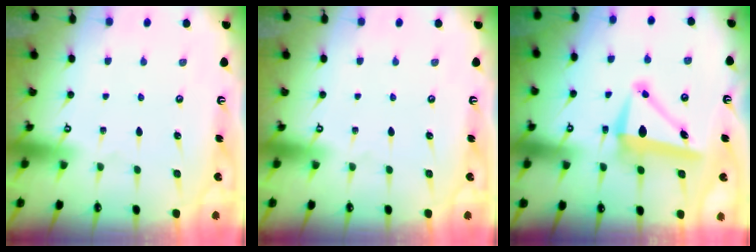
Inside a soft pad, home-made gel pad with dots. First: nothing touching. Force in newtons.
{"total": 0.0}
{"total": 10.0, "press": 9.6, "slide": 2.9}